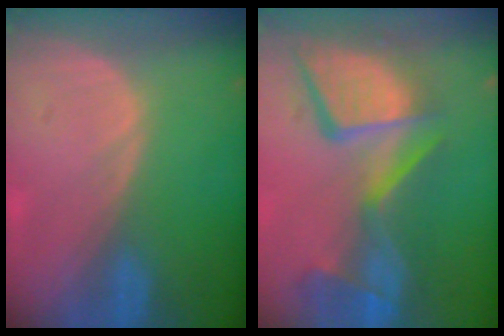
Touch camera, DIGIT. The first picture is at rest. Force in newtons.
{"total": 13.8, "press": 11.2, "slide": 8.1}